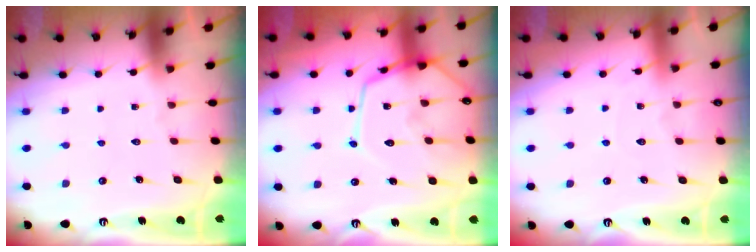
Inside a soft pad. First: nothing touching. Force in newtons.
{"total": 14.5, "press": 14.4, "slide": 1.3}
{"total": 3.4, "press": 3.4, "slide": 0.4}